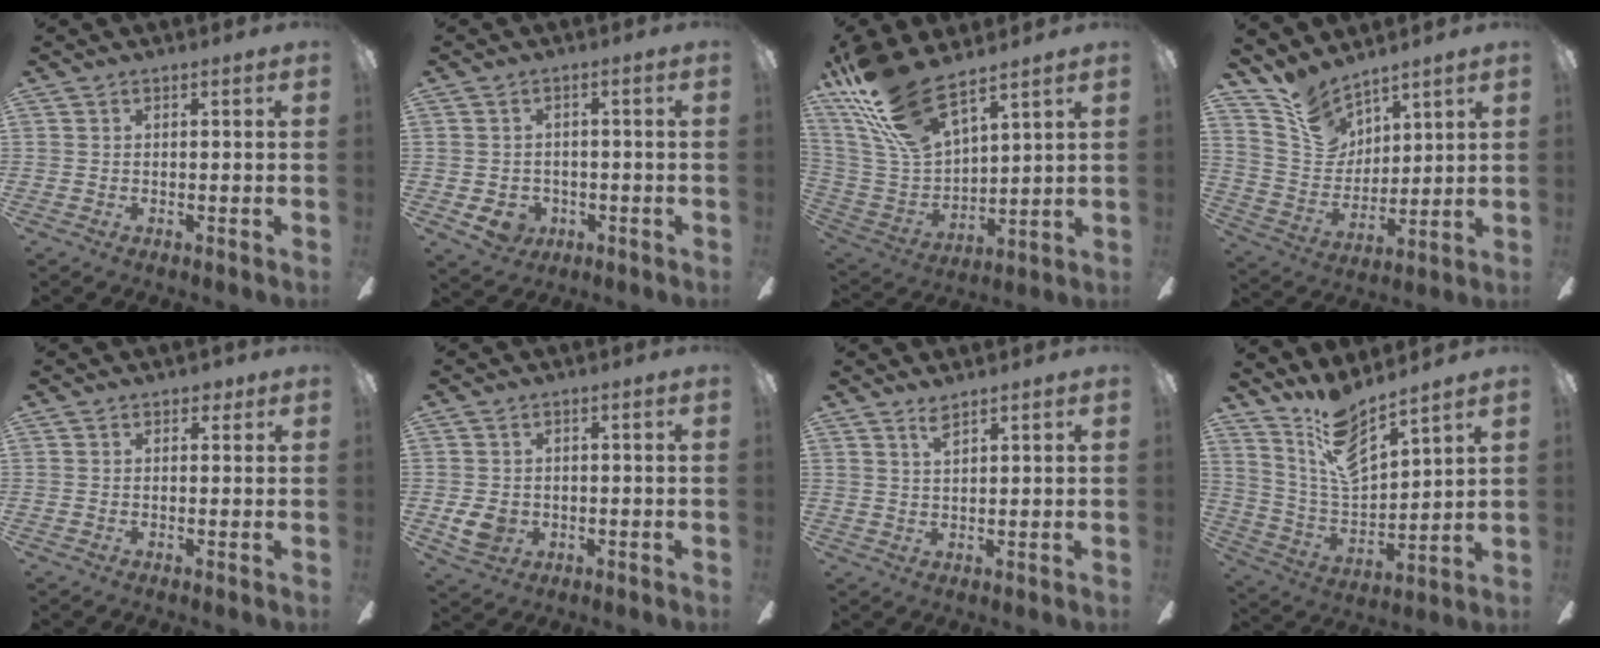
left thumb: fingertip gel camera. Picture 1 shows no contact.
{"total": 4.3, "force": [-1.5, 3.7, 1.7], "torque": [-0.052, 0.005, -0.027]}
{"total": 18.9, "force": [14.3, 6.4, 10.6], "torque": [-0.253, -0.083, 0.258]}
{"total": 11.8, "force": [9.6, 6.2, 2.6], "torque": [-0.075, -0.058, 0.191]}
{"total": 1.8, "force": [0.9, 1.3, 0.8], "torque": [0.001, -0.002, 0.014]}
{"total": 5.1, "force": [-0.5, 4.3, 2.7], "torque": [-0.053, -0.003, -0.011]}
{"total": 2.9, "force": [2.4, 0.5, 1.6], "torque": [-0.037, 0.000, 0.044]}
{"total": 12.8, "force": [10.3, 3.8, 6.5], "torque": [-0.144, -0.061, 0.190]}